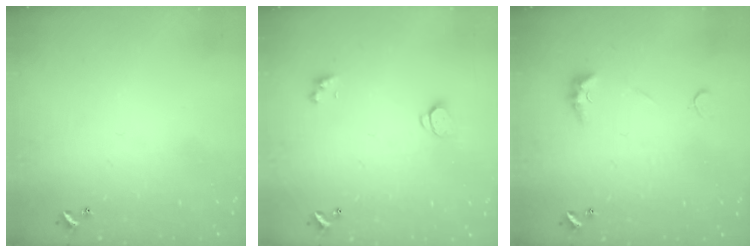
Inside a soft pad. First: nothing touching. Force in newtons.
{"total": 1.6, "press": 1.5, "slide": 0.4}
{"total": 2.5, "press": 2.4, "slide": 0.7}